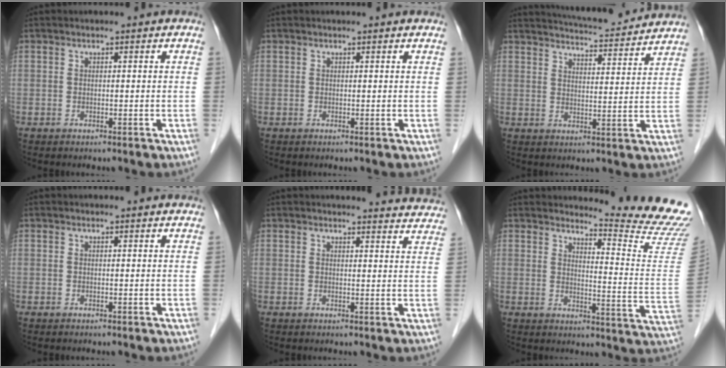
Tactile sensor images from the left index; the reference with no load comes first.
{"total": 1.7, "force": [1.6, 0.2, 0.4], "torque": [-0.012, 0.010, 0.015]}
{"total": 13.1, "force": [12.5, 0.8, 3.8], "torque": [-0.063, 0.007, 0.164]}
{"total": 1.8, "force": [1.8, 0.3, 0.2], "torque": [-0.012, 0.005, 0.014]}
{"total": 11.1, "force": [11.0, 1.0, 1.4], "torque": [0.010, -0.045, 0.095]}
{"total": 14.5, "force": [14.2, -2.6, 1.7], "torque": [-0.026, -0.148, 0.155]}